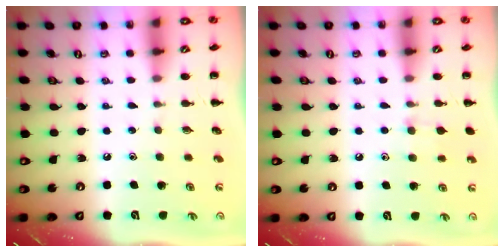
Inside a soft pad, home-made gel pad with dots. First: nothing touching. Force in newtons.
{"total": 7.2, "press": 6.8, "slide": 2.3}